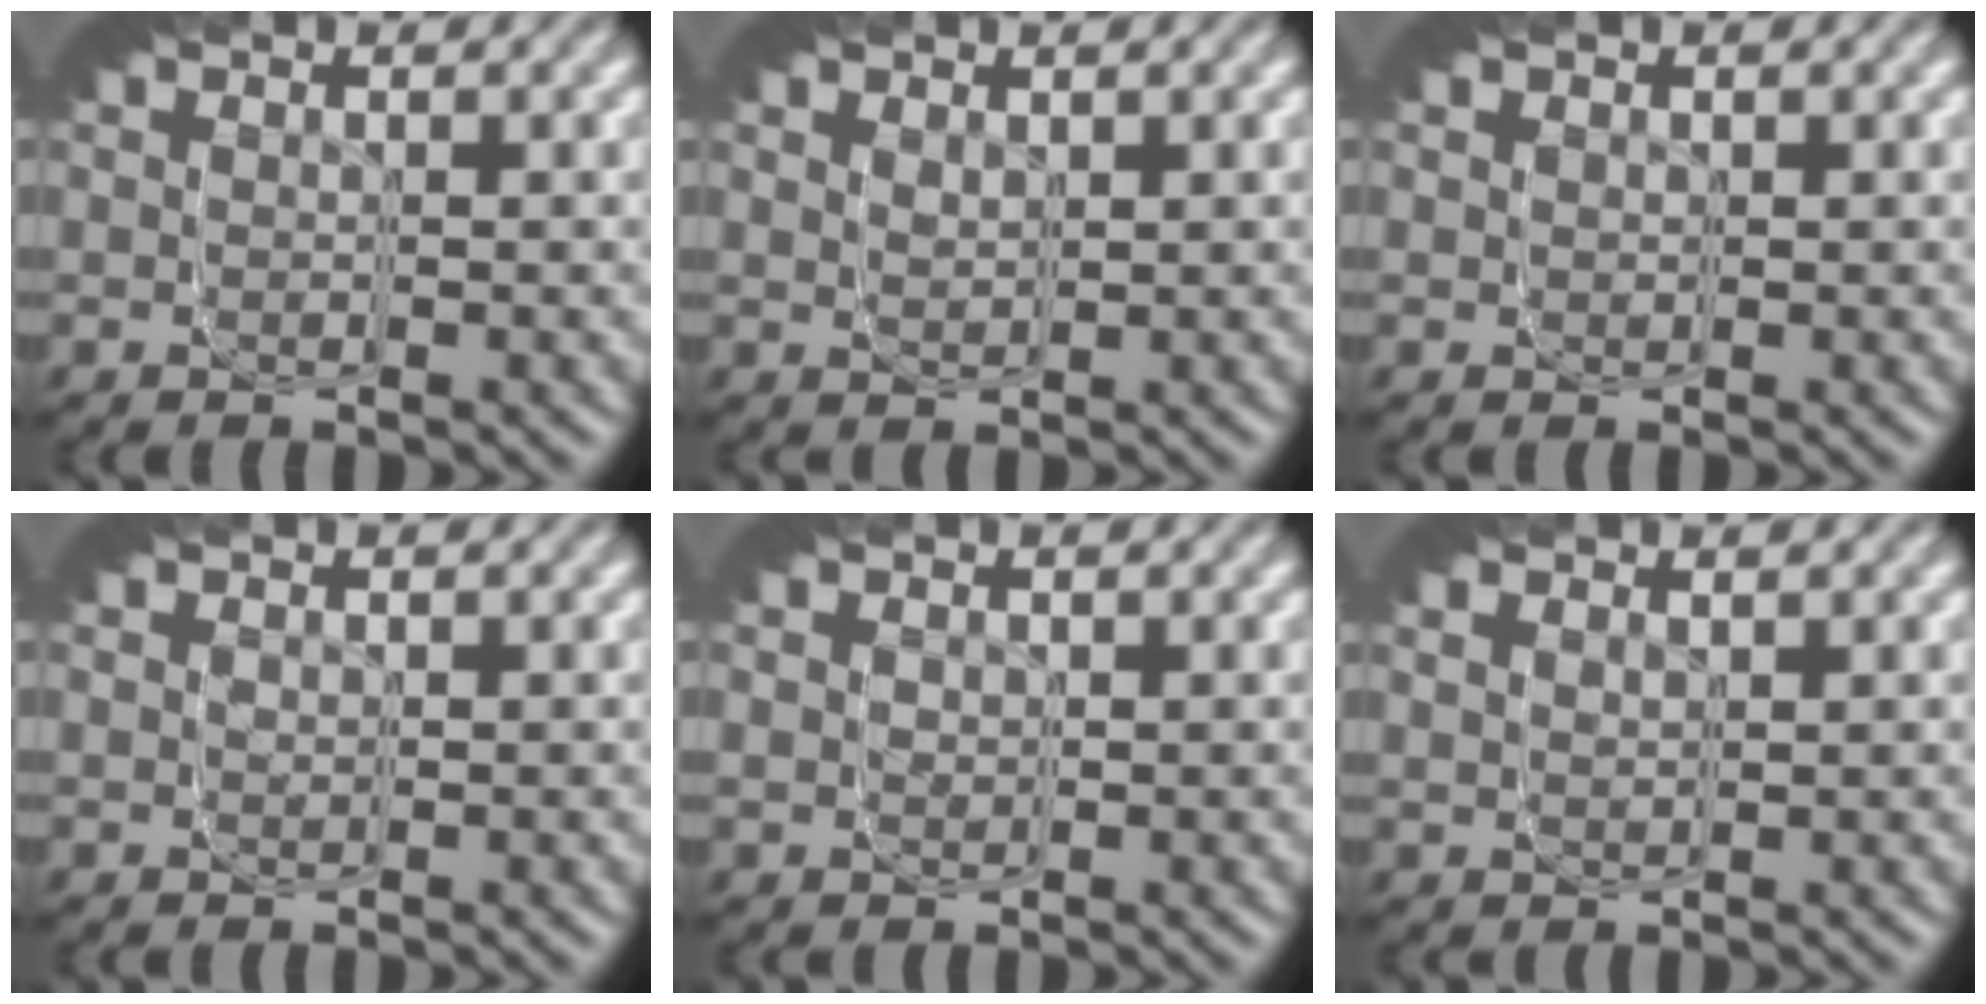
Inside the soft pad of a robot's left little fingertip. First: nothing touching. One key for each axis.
{"total": 1.7, "fx": 0.8, "fy": 1.4, "fz": 0.6, "tx": -0.025, "ty": 0.009, "tz": 0.005}
{"total": 0.8, "fx": 0.2, "fy": 0.6, "fz": -0.3, "tx": -0.001, "ty": -0.005, "tz": 0.003}
{"total": 0.9, "fx": 0.0, "fy": 0.9, "fz": 0.2, "tx": -0.007, "ty": -0.001, "tz": -0.002}
{"total": 2.2, "fx": 0.4, "fy": 2.1, "fz": 0.7, "tx": -0.018, "ty": -0.002, "tz": 0.001}
{"total": 2.0, "fx": 0.8, "fy": 1.6, "fz": 0.8, "tx": -0.027, "ty": 0.008, "tz": 0.007}